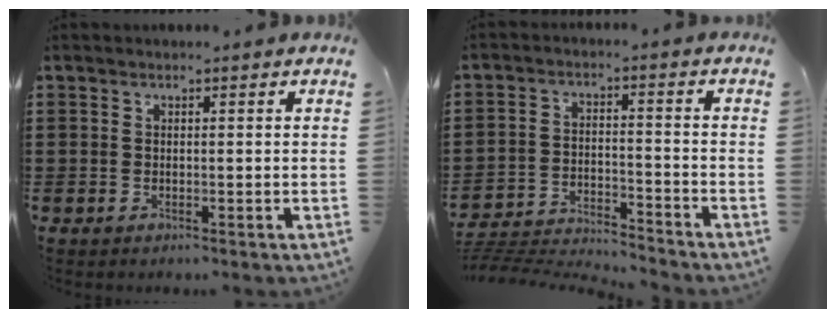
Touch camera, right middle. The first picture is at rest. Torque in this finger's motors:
{"motor_torque": [1.08, 0.21, 0.00, 0.03]}